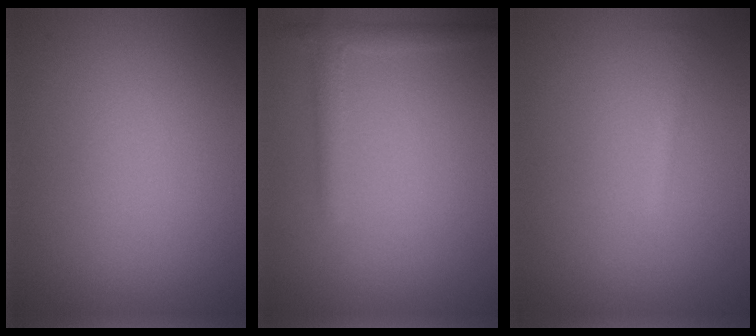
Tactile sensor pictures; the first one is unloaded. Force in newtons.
{"total": 1.9, "press": 1.8, "slide": 0.2}
{"total": 0.6, "press": 0.6, "slide": 0.0}